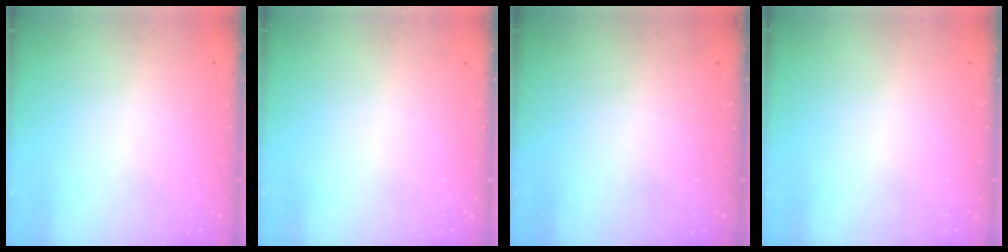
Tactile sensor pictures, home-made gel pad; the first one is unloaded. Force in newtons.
{"total": 0.0}
{"total": 0.0}
{"total": 0.0}